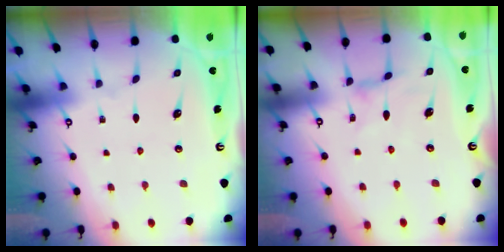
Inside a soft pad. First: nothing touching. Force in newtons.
{"total": 2.5, "press": 2.5, "slide": 0.5}